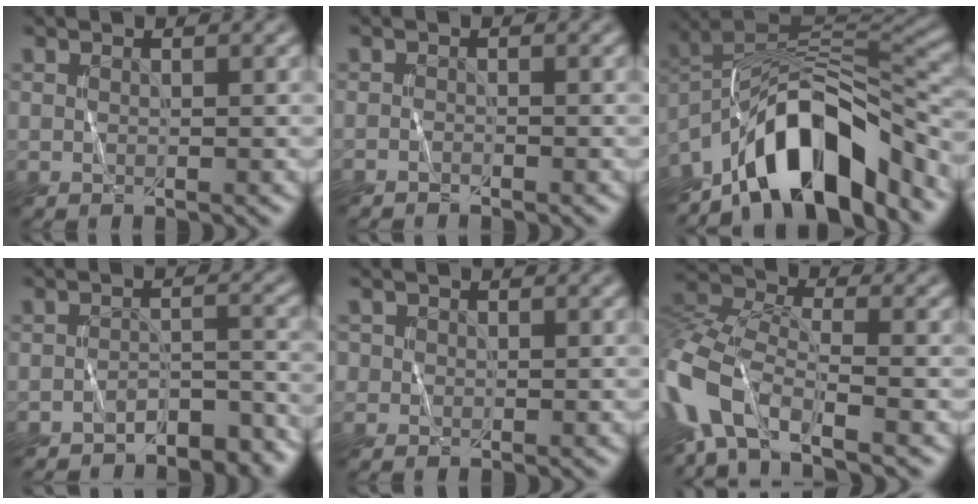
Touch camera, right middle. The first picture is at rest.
{"total": 0.8, "force": [-0.8, -0.1, -0.2], "torque": [0.004, 0.001, -0.014]}
{"total": 11.5, "force": [-7.6, 4.3, 7.4], "torque": [-0.104, 0.014, -0.145]}
{"total": 3.7, "force": [-3.5, 1.1, 0.7], "torque": [-0.004, 0.004, -0.051]}
{"total": 0.8, "force": [0.0, 0.8, 0.0], "torque": [0.005, 0.000, 0.001]}
{"total": 9.4, "force": [-4.4, 4.9, 6.8], "torque": [-0.159, -0.003, -0.099]}